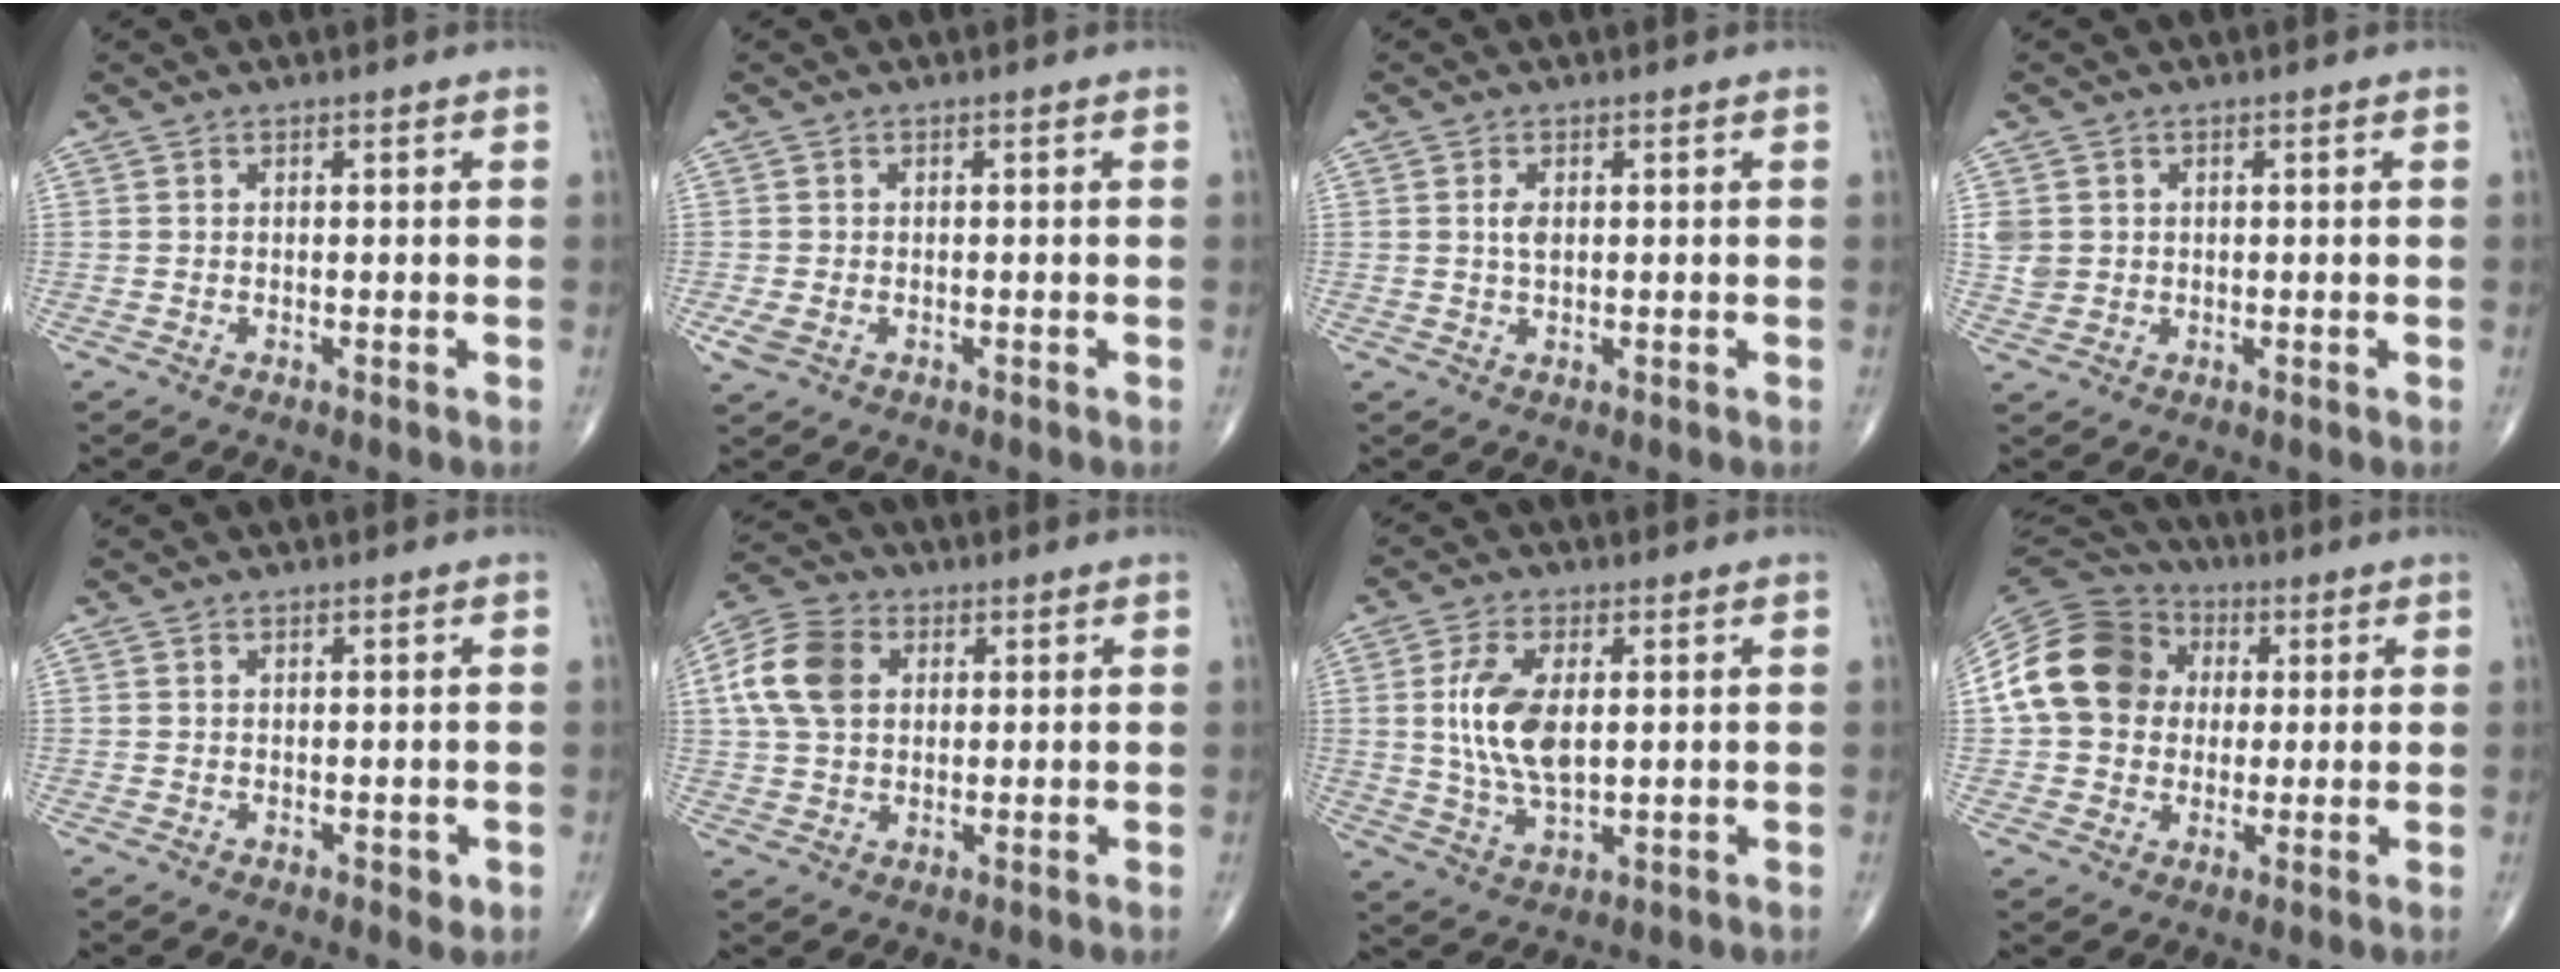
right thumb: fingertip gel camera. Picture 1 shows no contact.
{"total": 2.8, "force": [-0.7, 2.1, 1.7], "torque": [-0.043, -0.003, -0.006]}
{"total": 2.0, "force": [0.4, 1.1, 1.6], "torque": [-0.031, -0.002, 0.009]}
{"total": 3.4, "force": [0.5, 3.1, 1.3], "torque": [-0.017, 0.004, 0.017]}
{"total": 1.6, "force": [-0.1, 0.9, 1.2], "torque": [-0.011, -0.002, 0.000]}
{"total": 10.6, "force": [2.4, 7.6, 6.9], "torque": [-0.131, 0.011, 0.038]}
{"total": 10.8, "force": [1.5, 5.4, 9.2], "torque": [-0.185, -0.010, 0.035]}
{"total": 16.8, "force": [2.3, 13.8, 9.1], "torque": [-0.162, 0.029, 0.036]}